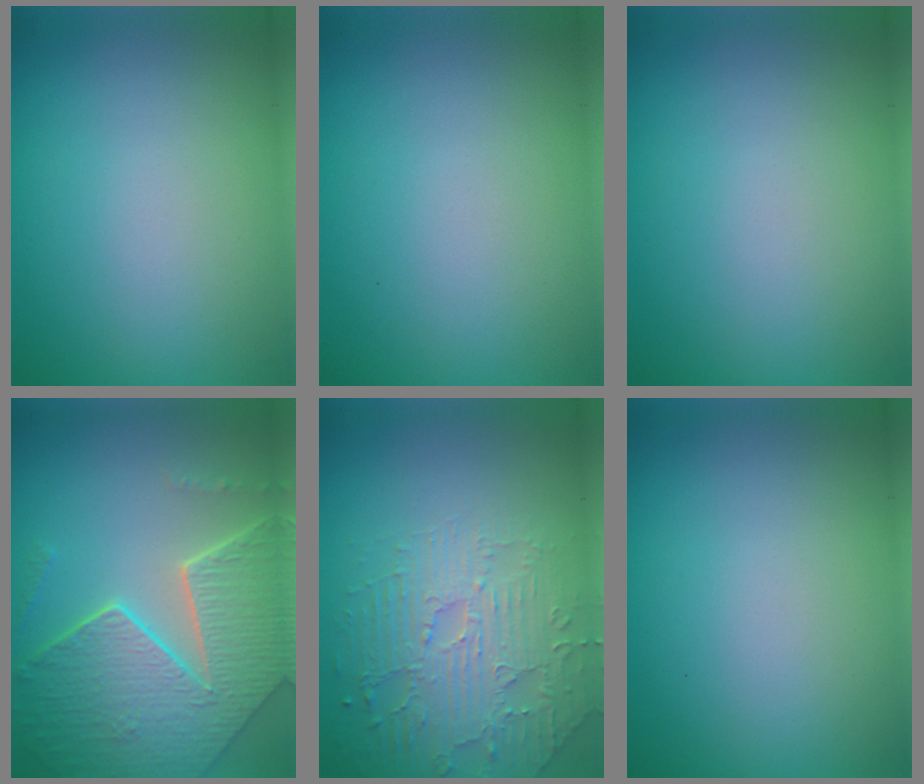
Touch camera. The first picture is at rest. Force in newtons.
{"total": 0.0}
{"total": 0.0}
{"total": 8.1, "press": 5.7, "slide": 5.7}
{"total": 4.6, "press": 3.8, "slide": 2.6}
{"total": 0.0}